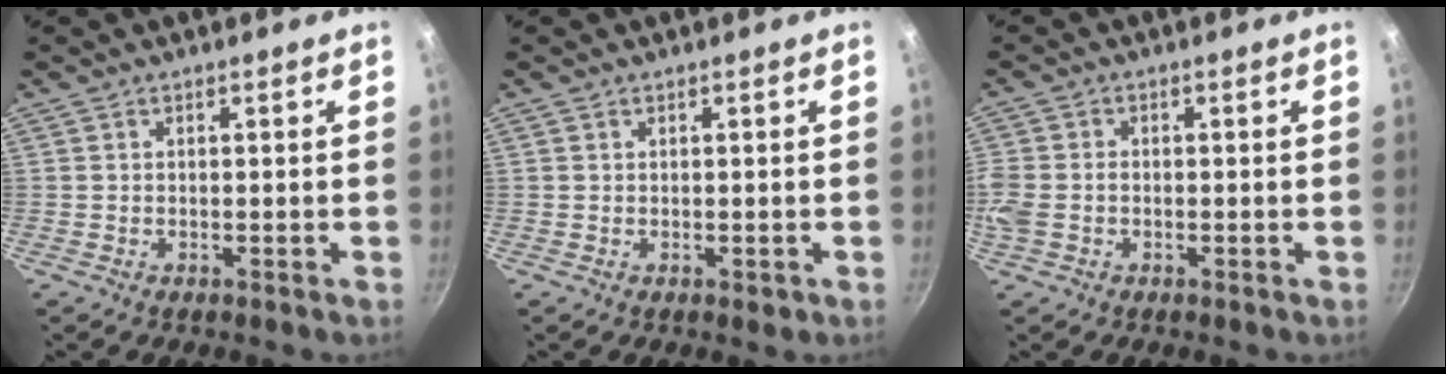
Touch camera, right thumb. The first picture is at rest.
{"total": 1.0, "force": [0.0, 0.8, 0.7], "torque": [-0.005, 0.000, 0.000]}
{"total": 5.9, "force": [-1.3, 4.4, 3.7], "torque": [-0.090, 0.003, -0.033]}